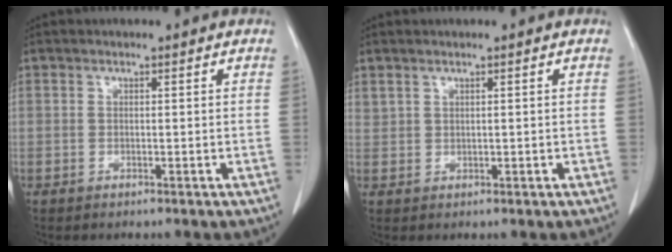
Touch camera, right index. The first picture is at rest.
{"total": 0.8, "force": [0.7, 0.3, 0.1], "torque": [0.003, 0.009, 0.018]}